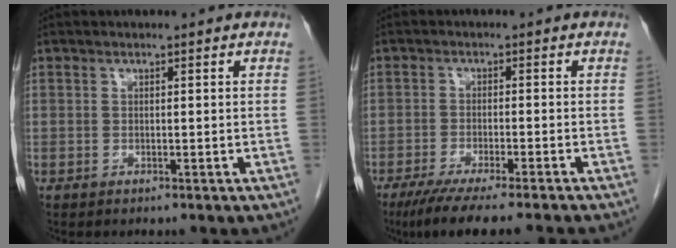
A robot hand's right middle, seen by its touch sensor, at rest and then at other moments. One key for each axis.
{"total": 10.2, "fx": -8.3, "fy": -0.3, "fz": 5.9, "tx": -0.074, "ty": -0.026, "tz": -0.128}